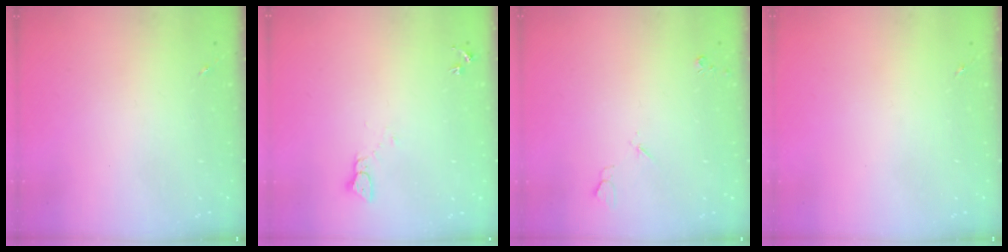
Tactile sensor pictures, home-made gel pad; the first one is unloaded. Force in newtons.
{"total": 2.2, "press": 2.2, "slide": 0.2}
{"total": 3.6, "press": 3.5, "slide": 0.8}
{"total": 0.0}